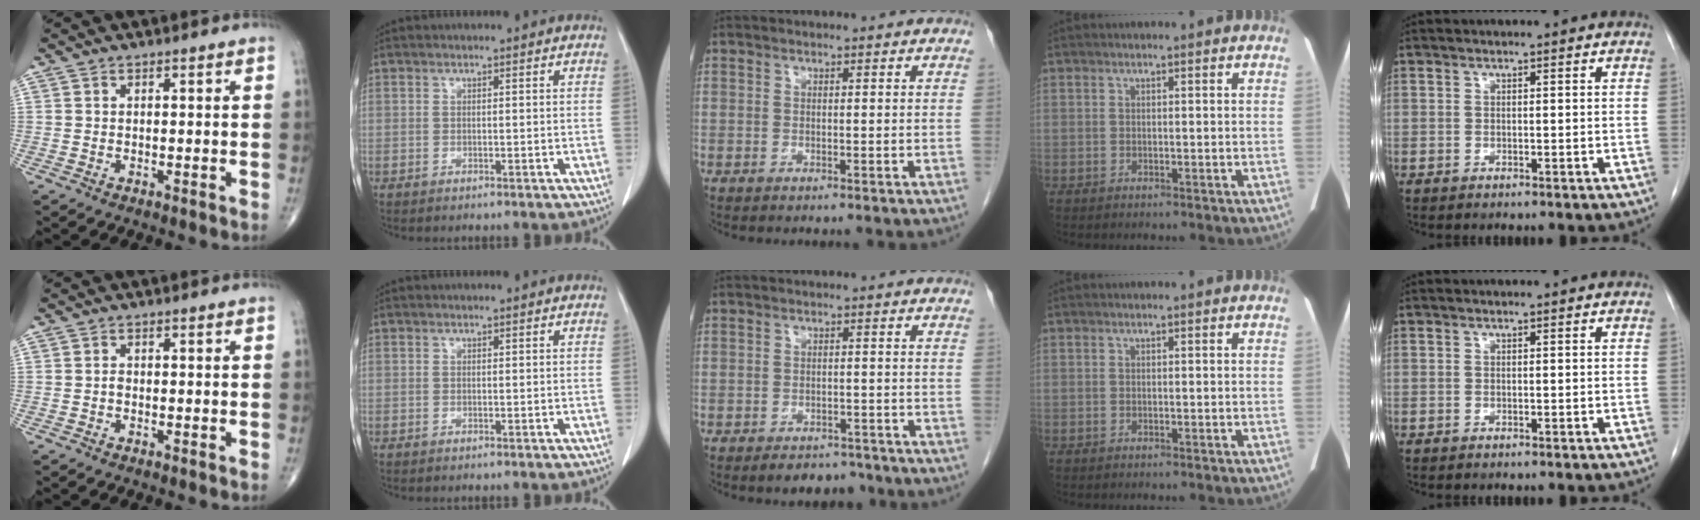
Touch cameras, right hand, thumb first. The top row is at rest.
{"thumb": {"total": 0.7, "force": [-0.2, 0.4, 0.4], "torque": [-0.006, 0.001, -0.008]}, "middle": {"total": 4.3, "force": [-3.6, 2.1, 1.2], "torque": [-0.009, 0.004, -0.048]}}